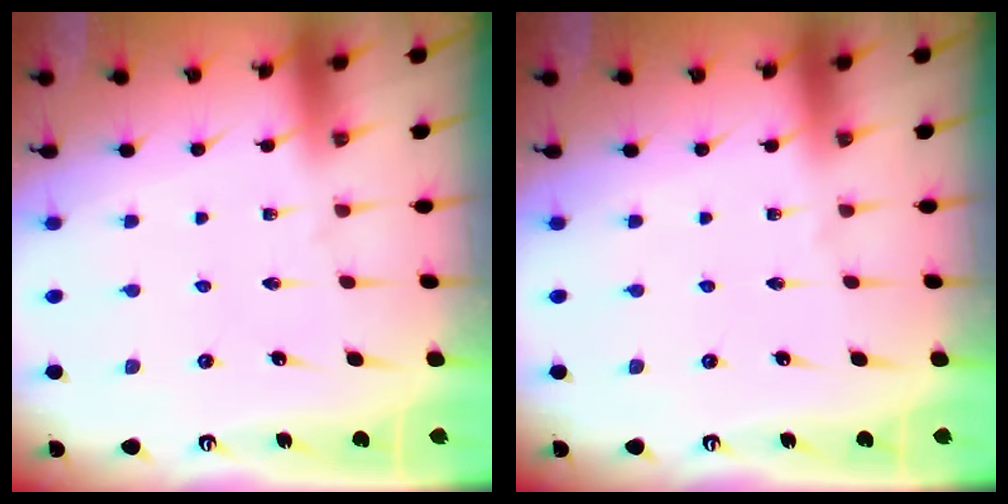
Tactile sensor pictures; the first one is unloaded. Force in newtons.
{"total": 0.0}